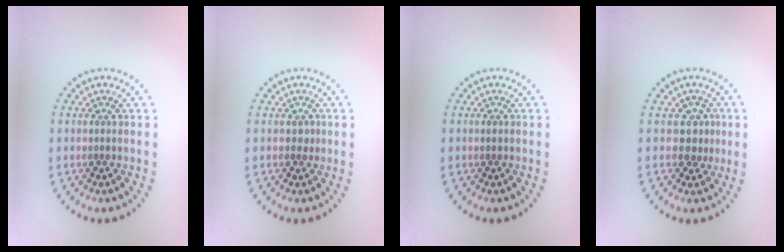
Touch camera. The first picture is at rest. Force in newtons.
{"total": 0.6, "press": 0.5, "slide": 0.3}
{"total": 0.6, "press": 0.6, "slide": 0.1}
{"total": 2.0, "press": 1.6, "slide": 1.2}